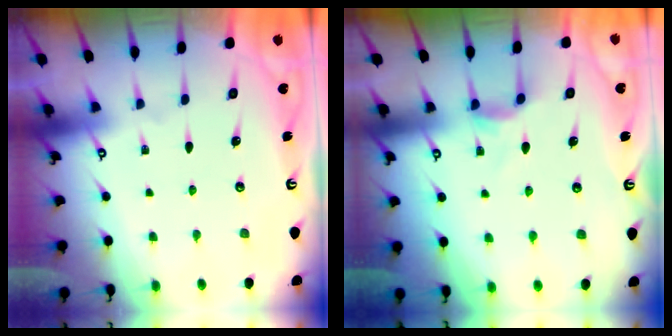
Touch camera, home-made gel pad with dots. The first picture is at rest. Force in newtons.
{"total": 2.8, "press": 2.8, "slide": 0.5}